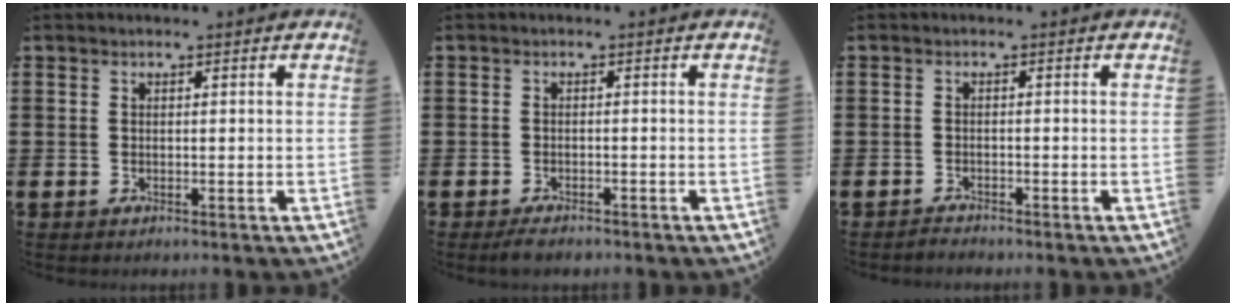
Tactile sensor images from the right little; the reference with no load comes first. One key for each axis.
{"total": 1.2, "fx": -1.1, "fy": 0.3, "fz": 0.5, "tx": -0.011, "ty": 0.003, "tz": -0.023}
{"total": 1.0, "fx": -1.0, "fy": 0.0, "fz": 0.0, "tx": -0.003, "ty": 0.000, "tz": -0.021}